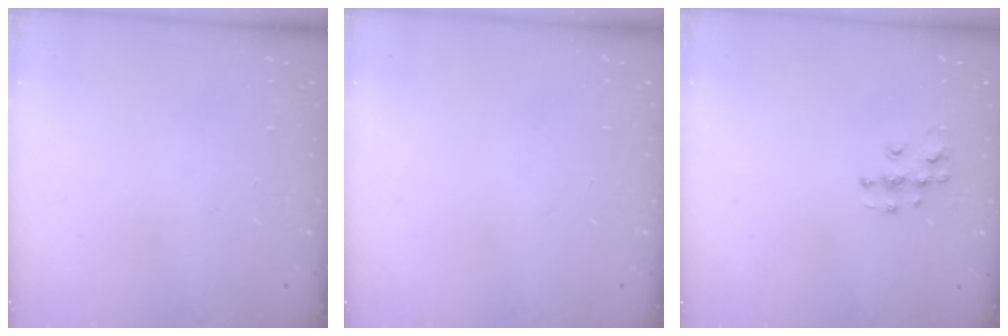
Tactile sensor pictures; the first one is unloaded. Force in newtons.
{"total": 0.0}
{"total": 7.9, "press": 7.9, "slide": 0.4}